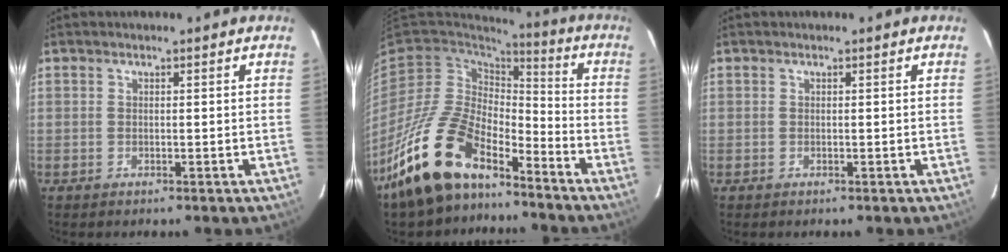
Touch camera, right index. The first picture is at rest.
{"total": 17.2, "force": [-13.1, 7.3, 8.4], "torque": [-0.176, -0.002, -0.238]}
{"total": 0.0}